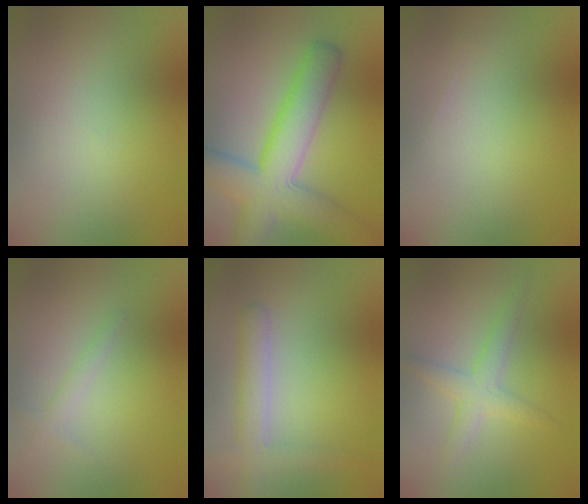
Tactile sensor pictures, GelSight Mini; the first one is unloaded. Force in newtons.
{"total": 8.3, "press": 8.3, "slide": 0.3}
{"total": 0.0}
{"total": 1.0, "press": 1.0, "slide": 0.0}
{"total": 3.0, "press": 3.0, "slide": 0.2}
{"total": 2.5, "press": 2.5, "slide": 0.0}